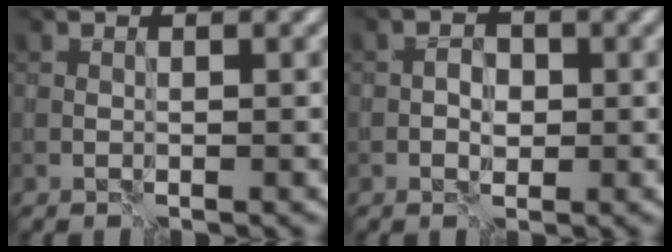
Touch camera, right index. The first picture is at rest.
{"total": 1.5, "force": [-0.4, 1.2, 0.9], "torque": [-0.015, 0.005, -0.008]}